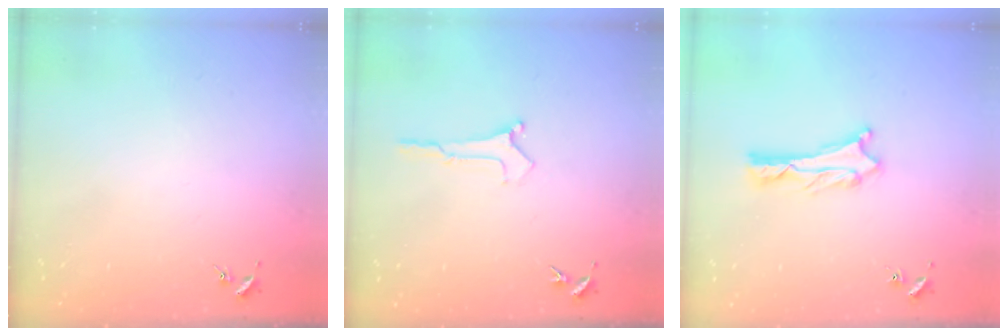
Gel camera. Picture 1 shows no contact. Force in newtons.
{"total": 0.0}
{"total": 0.7, "press": 0.7, "slide": 0.1}